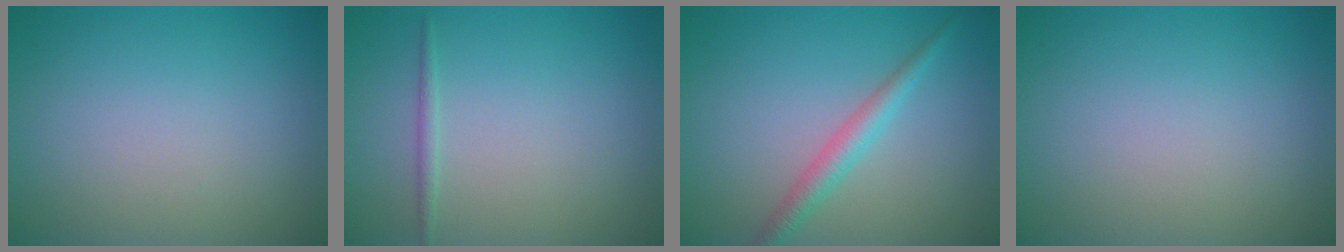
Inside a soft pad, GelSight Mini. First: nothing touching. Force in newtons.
{"total": 0.8, "press": 0.8, "slide": 0.0}
{"total": 2.3, "press": 2.3, "slide": 0.1}
{"total": 0.0}